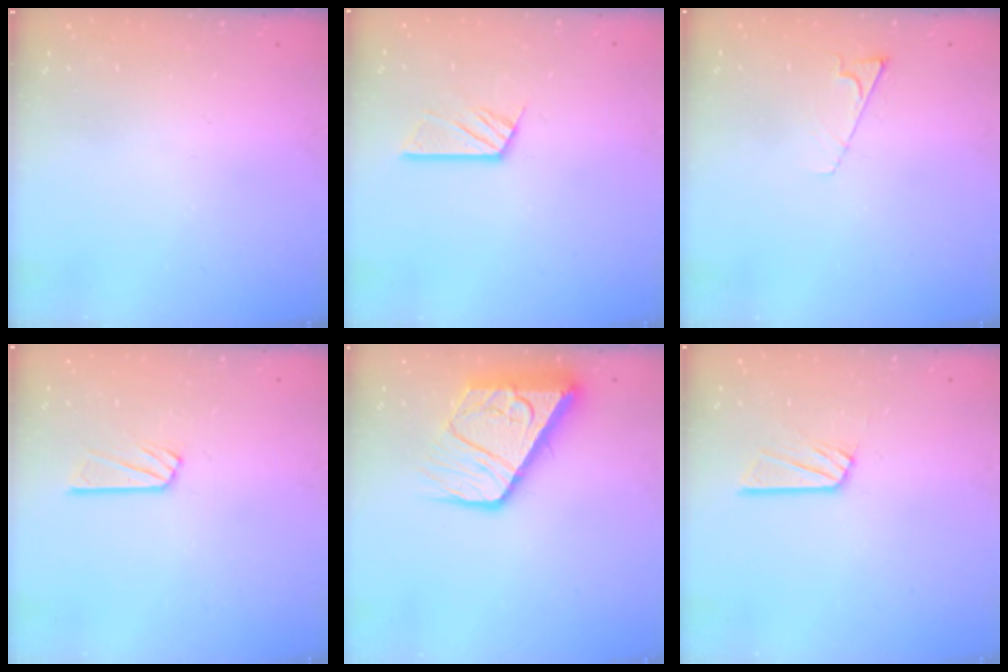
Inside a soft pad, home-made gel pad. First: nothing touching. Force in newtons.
{"total": 6.3, "press": 6.3, "slide": 0.1}
{"total": 5.7, "press": 5.6, "slide": 0.7}
{"total": 7.5, "press": 7.5, "slide": 0.6}
{"total": 14.9, "press": 14.8, "slide": 1.8}
{"total": 8.5, "press": 8.4, "slide": 0.7}